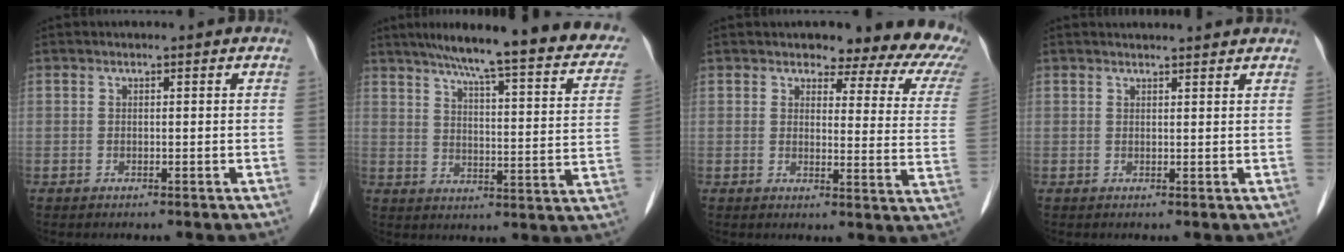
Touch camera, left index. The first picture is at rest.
{"total": 25.1, "force": [20.5, 3.6, 14.1], "torque": [-0.195, -0.011, 0.250]}
{"total": 14.8, "force": [13.1, 4.4, 5.2], "torque": [-0.030, -0.060, 0.114]}
{"total": 6.5, "force": [6.3, 0.6, 1.5], "torque": [-0.014, 0.025, 0.064]}